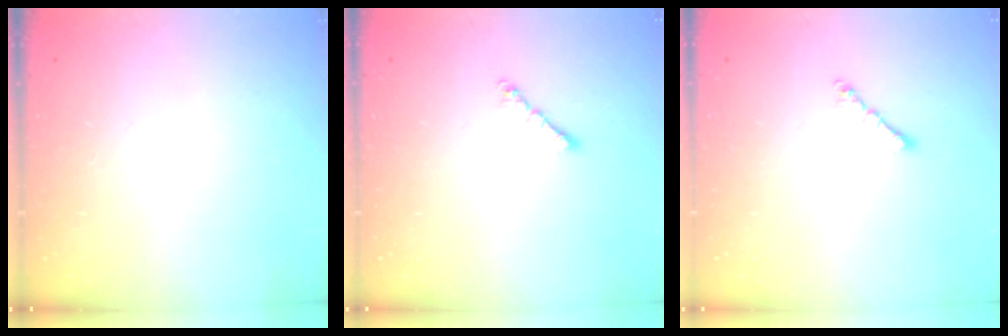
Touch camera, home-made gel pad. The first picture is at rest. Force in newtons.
{"total": 2.0, "press": 1.9, "slide": 0.6}
{"total": 2.0, "press": 1.9, "slide": 0.6}